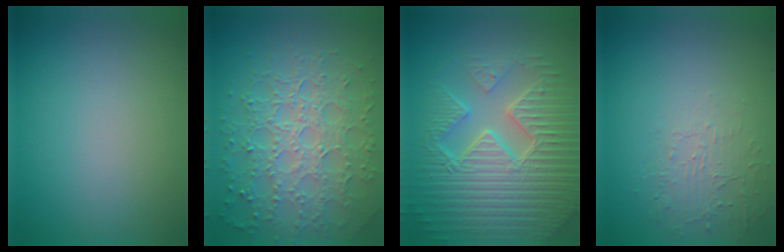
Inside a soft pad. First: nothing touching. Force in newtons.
{"total": 7.5, "press": 5.6, "slide": 5.0}
{"total": 9.5, "press": 6.7, "slide": 6.7}
{"total": 1.8, "press": 0.7, "slide": 1.7}